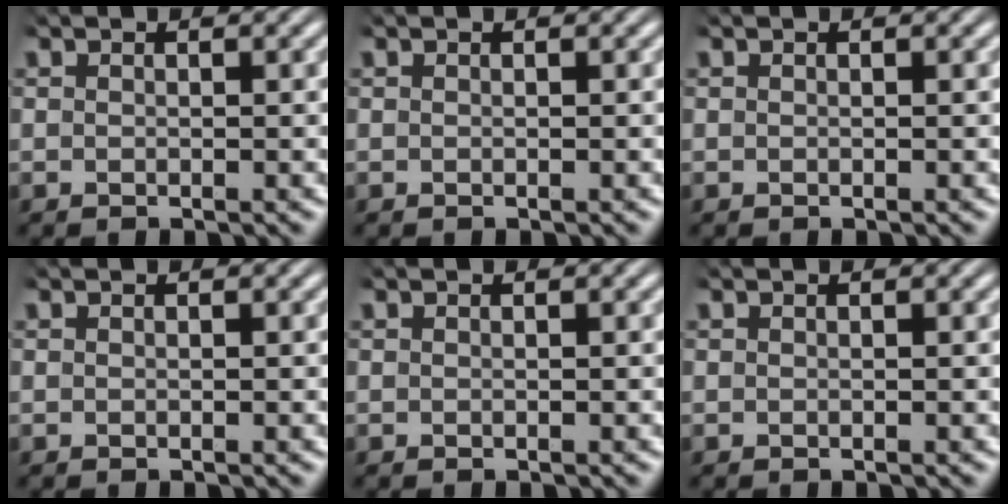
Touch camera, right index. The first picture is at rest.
{"total": 0.0}
{"total": 0.0}
{"total": 0.0}
{"total": 0.0}
{"total": 0.0}